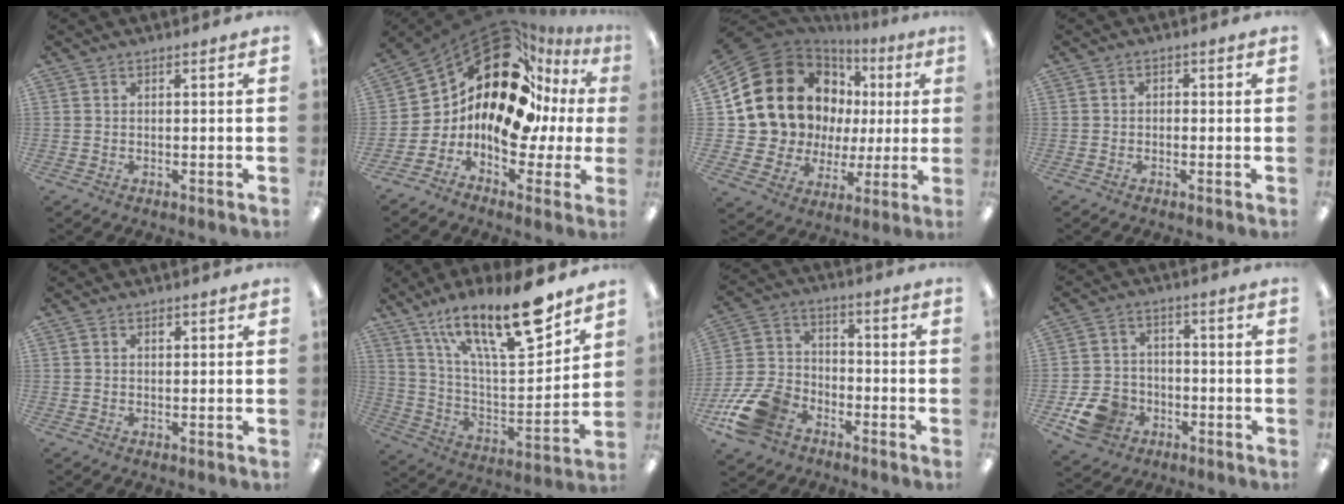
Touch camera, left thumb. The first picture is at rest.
{"total": 20.6, "force": [7.2, 12.5, 14.7], "torque": [-0.260, -0.088, 0.121]}
{"total": 22.1, "force": [7.3, 17.5, 11.4], "torque": [-0.248, -0.035, 0.166]}
{"total": 1.3, "force": [-0.9, 0.9, 0.3], "torque": [-0.005, 0.005, -0.019]}
{"total": 1.0, "force": [0.5, 0.5, 0.7], "torque": [-0.006, 0.000, 0.007]}
{"total": 22.6, "force": [15.8, 6.5, 14.9], "torque": [-0.247, -0.098, 0.264]}
{"total": 13.9, "force": [-8.2, 9.0, 6.8], "torque": [-0.146, 0.055, -0.151]}
{"total": 9.8, "force": [-4.7, 7.6, 4.1], "torque": [-0.091, 0.040, -0.081]}